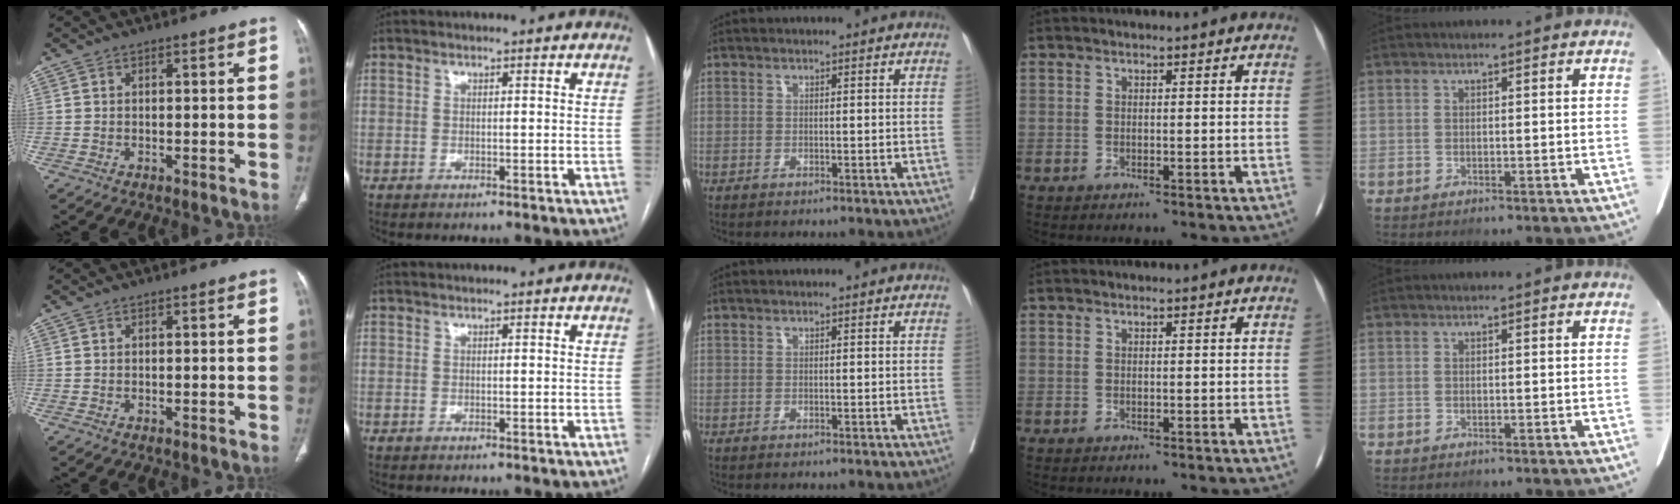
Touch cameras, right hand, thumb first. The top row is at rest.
{}